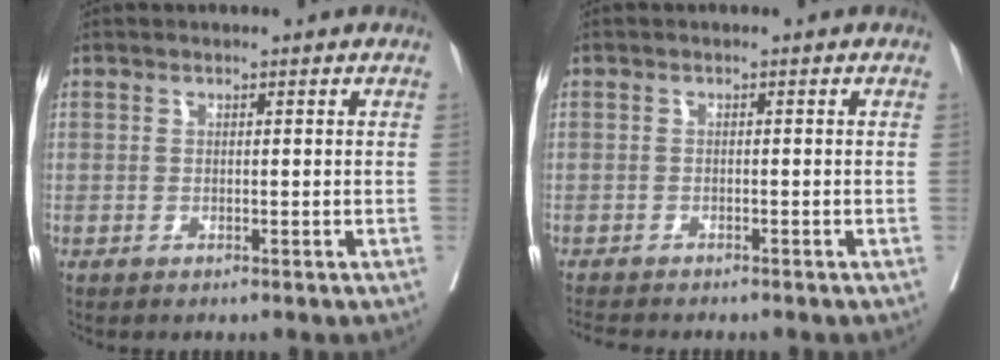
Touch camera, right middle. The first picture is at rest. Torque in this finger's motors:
{"motor_torque": [0.37, -0.38, 0.08, 0.02]}